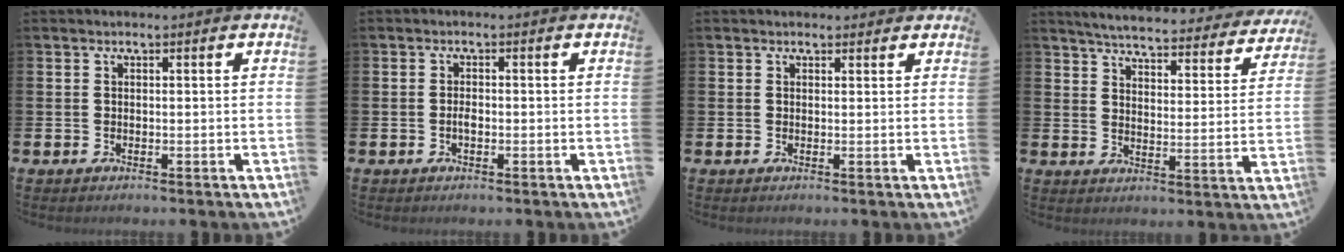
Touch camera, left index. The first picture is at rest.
{"total": 1.3, "force": [-0.3, 0.6, 1.1], "torque": [-0.015, -0.003, -0.008]}
{"total": 1.2, "force": [1.0, 0.6, 0.1], "torque": [0.010, 0.001, 0.017]}
{"total": 4.8, "force": [4.6, 0.4, 1.3], "torque": [-0.039, -0.039, 0.073]}